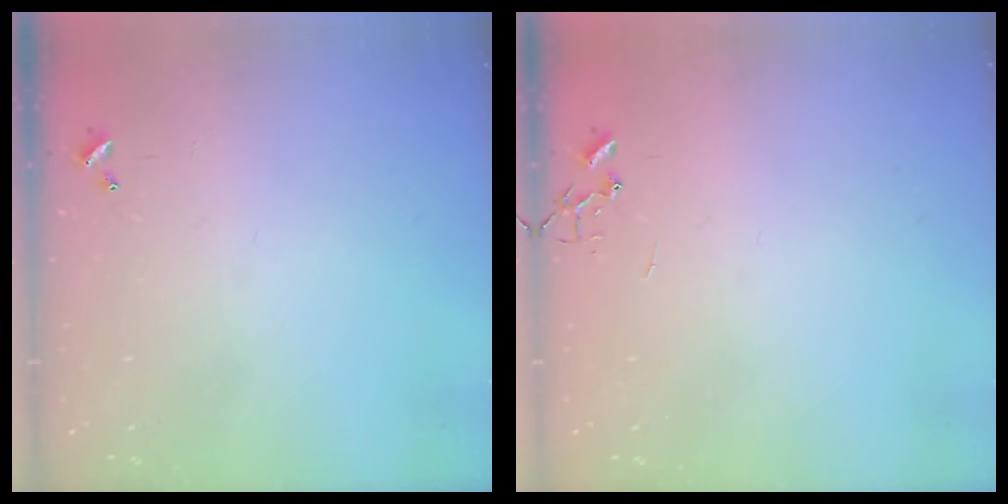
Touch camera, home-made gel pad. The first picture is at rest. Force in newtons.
{"total": 0.0}